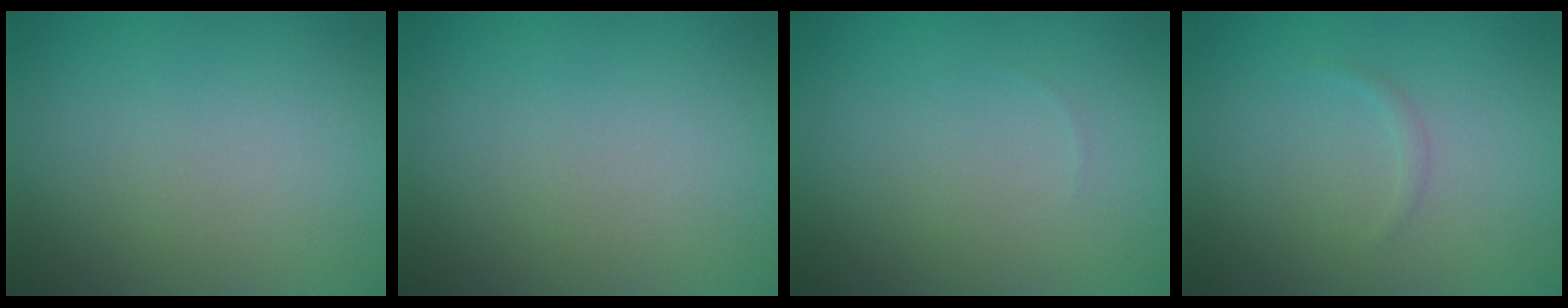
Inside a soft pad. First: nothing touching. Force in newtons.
{"total": 0.0}
{"total": 0.0}
{"total": 0.5, "press": 0.5, "slide": 0.0}